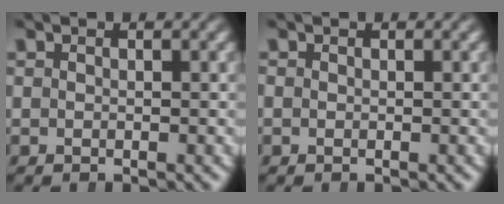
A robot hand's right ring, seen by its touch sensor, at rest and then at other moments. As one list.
[{"total": 0.5, "force": [-0.2, 0.5, 0.2], "torque": [-0.007, -0.005, -0.002]}]